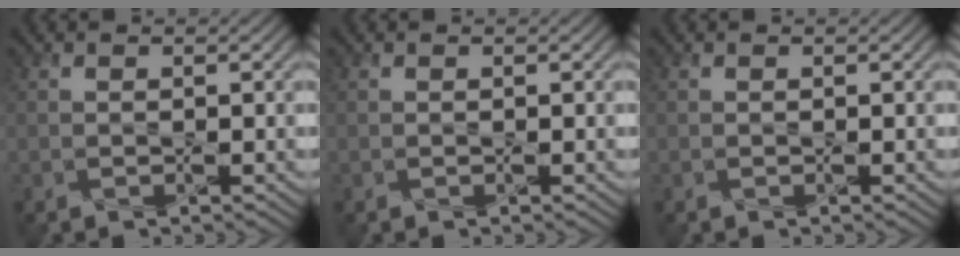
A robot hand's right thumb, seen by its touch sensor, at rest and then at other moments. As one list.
[{"total": 0.0}, {"total": 0.0}]